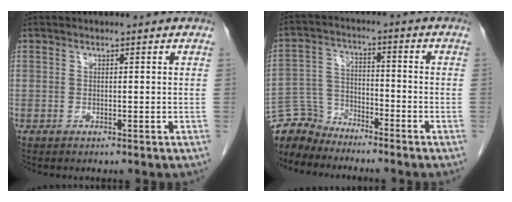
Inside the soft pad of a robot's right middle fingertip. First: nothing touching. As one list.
[{"total": 6.9, "force": [-6.7, 1.7, -0.6], "torque": [0.004, 0.008, -0.133]}]